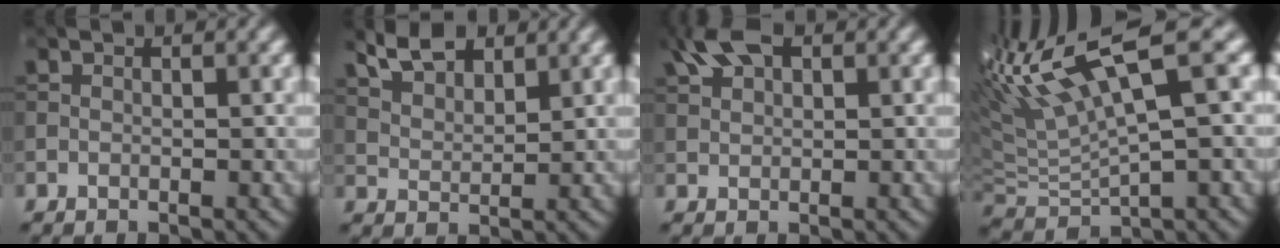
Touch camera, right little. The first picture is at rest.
{"total": 5.0, "force": [3.6, 2.2, 2.8], "torque": [-0.053, 0.008, 0.062]}
{"total": 4.5, "force": [2.5, 2.3, 3.0], "torque": [-0.064, 0.015, 0.048]}
{"total": 9.7, "force": [4.1, 2.3, 8.4], "torque": [-0.168, 0.024, 0.076]}